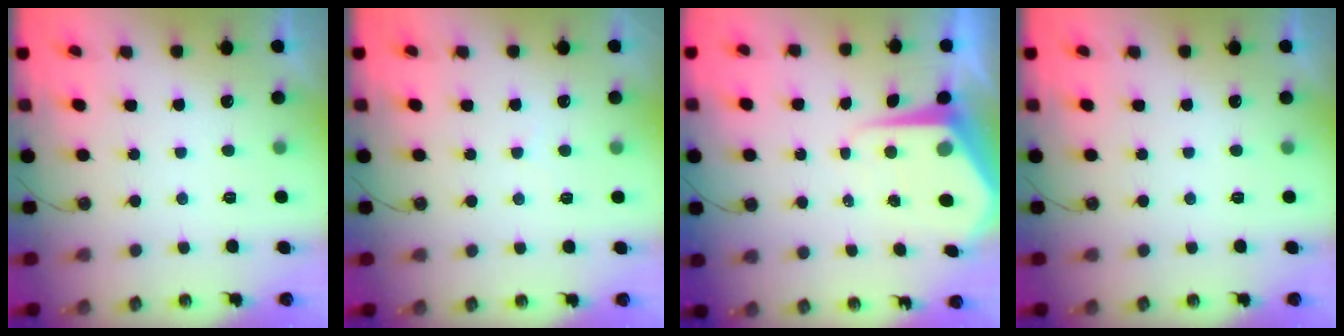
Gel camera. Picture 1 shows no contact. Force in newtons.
{"total": 3.5, "press": 3.4, "slide": 0.6}
{"total": 7.9, "press": 7.9, "slide": 0.6}
{"total": 0.0}